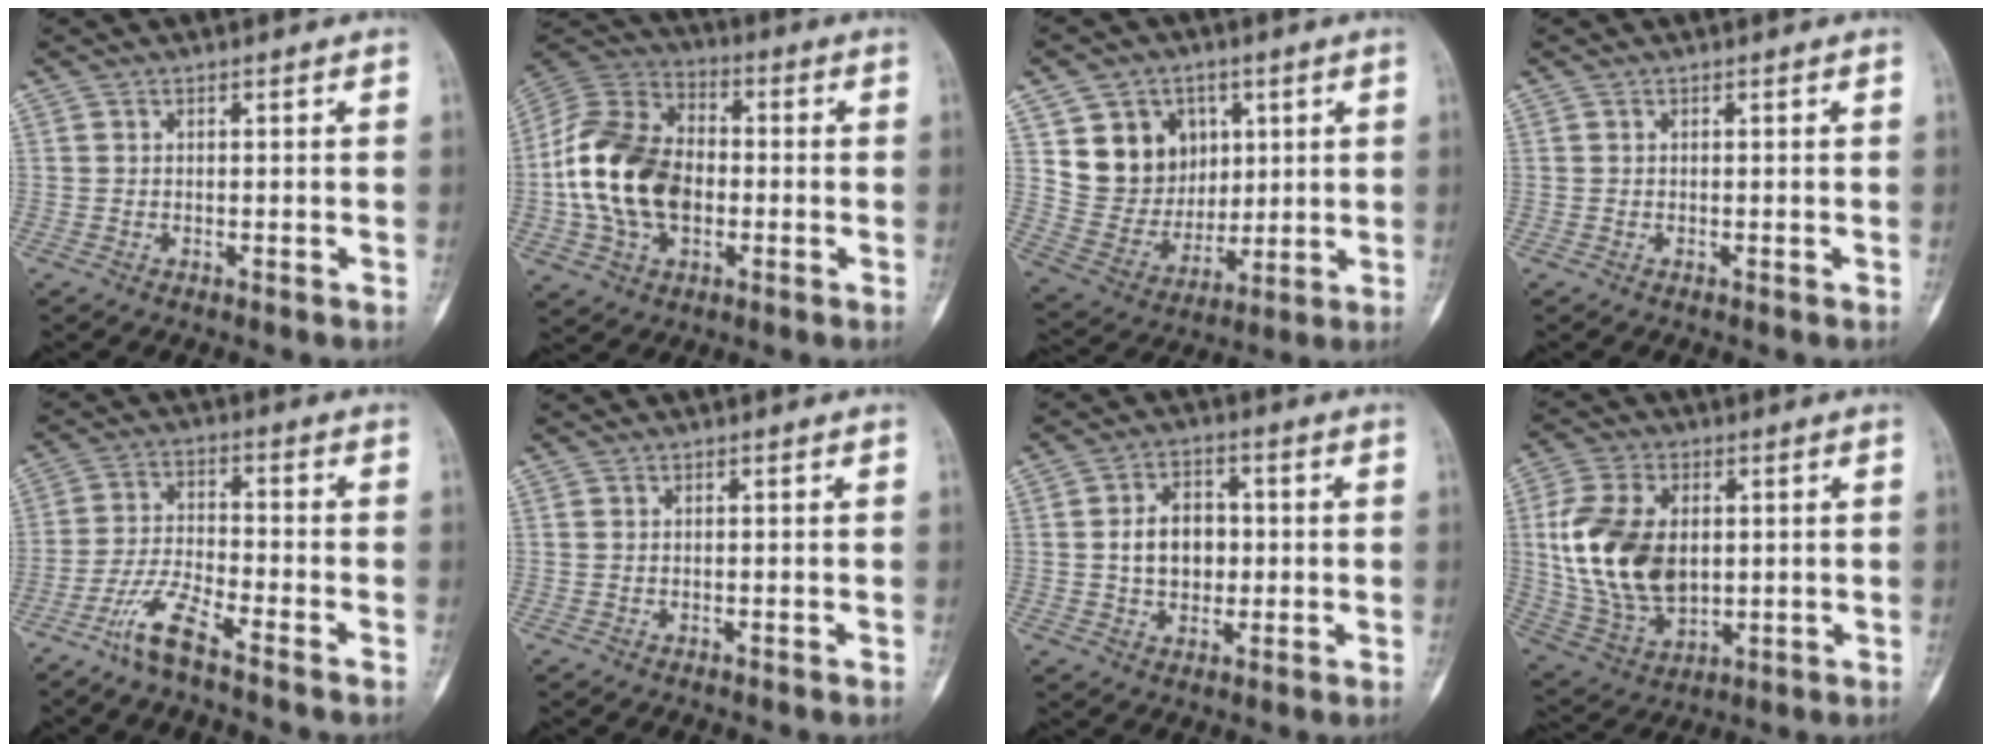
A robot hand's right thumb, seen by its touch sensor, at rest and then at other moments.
{"total": 19.2, "force": [-2.0, 12.9, 14.1], "torque": [-0.255, 0.025, -0.039]}
{"total": 14.2, "force": [5.1, 12.1, 5.4], "torque": [-0.049, -0.018, 0.108]}
{"total": 0.0}
{"total": 7.4, "force": [-5.4, 0.9, 4.9], "torque": [-0.113, 0.021, -0.114]}
{"total": 0.0}
{"total": 8.4, "force": [0.2, 6.0, 5.9], "torque": [-0.072, 0.009, 0.002]}
{"total": 17.6, "force": [1.8, 11.4, 13.4], "torque": [-0.246, -0.010, 0.045]}